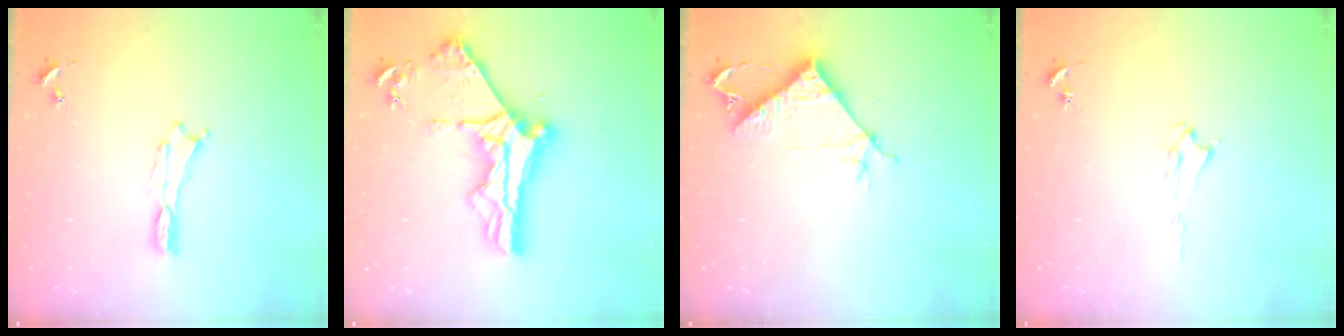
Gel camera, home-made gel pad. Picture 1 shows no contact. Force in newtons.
{"total": 10.0, "press": 9.9, "slide": 1.3}
{"total": 8.1, "press": 8.1, "slide": 0.5}
{"total": 1.9, "press": 1.8, "slide": 0.4}